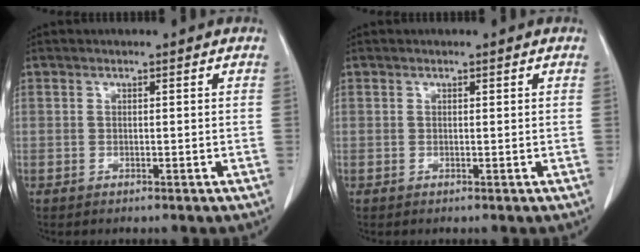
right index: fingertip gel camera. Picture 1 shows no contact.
{"total": 0.0}